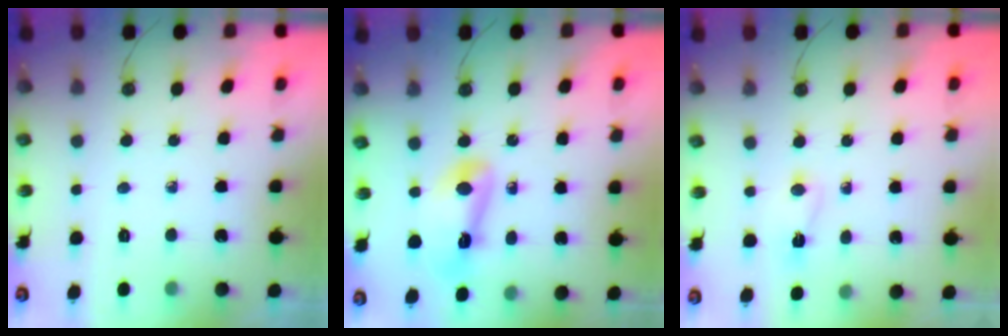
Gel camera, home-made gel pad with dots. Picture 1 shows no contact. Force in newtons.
{"total": 10.5, "press": 10.4, "slide": 1.3}
{"total": 2.8, "press": 2.7, "slide": 0.5}